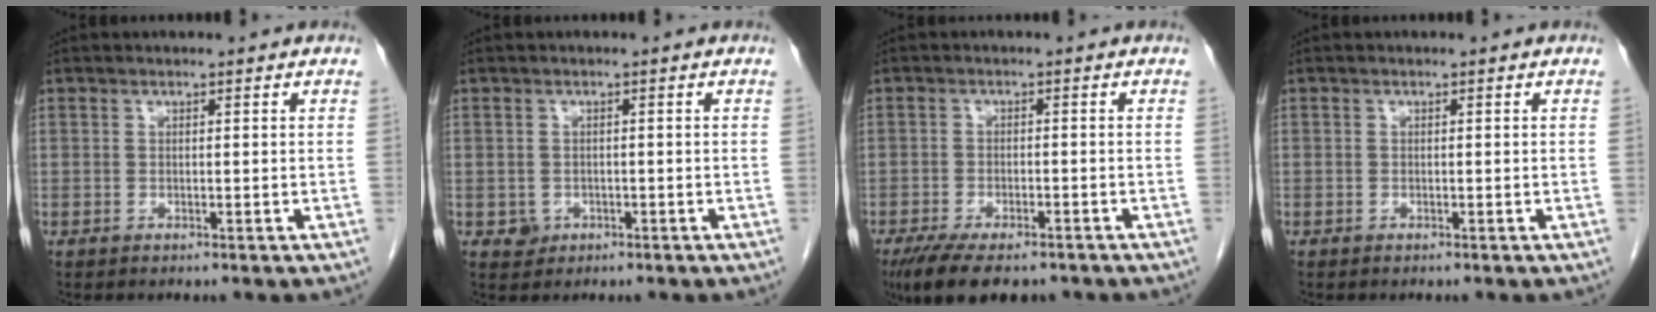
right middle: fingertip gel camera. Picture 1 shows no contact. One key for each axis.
{"total": 1.8, "fx": -0.6, "fy": 1.6, "fz": 0.4, "tx": -0.003, "ty": 0.005, "tz": -0.005}
{"total": 10.1, "fx": -7.5, "fy": 3.7, "fz": 5.7, "tx": -0.091, "ty": -0.011, "tz": -0.114}
{"total": 0.0}